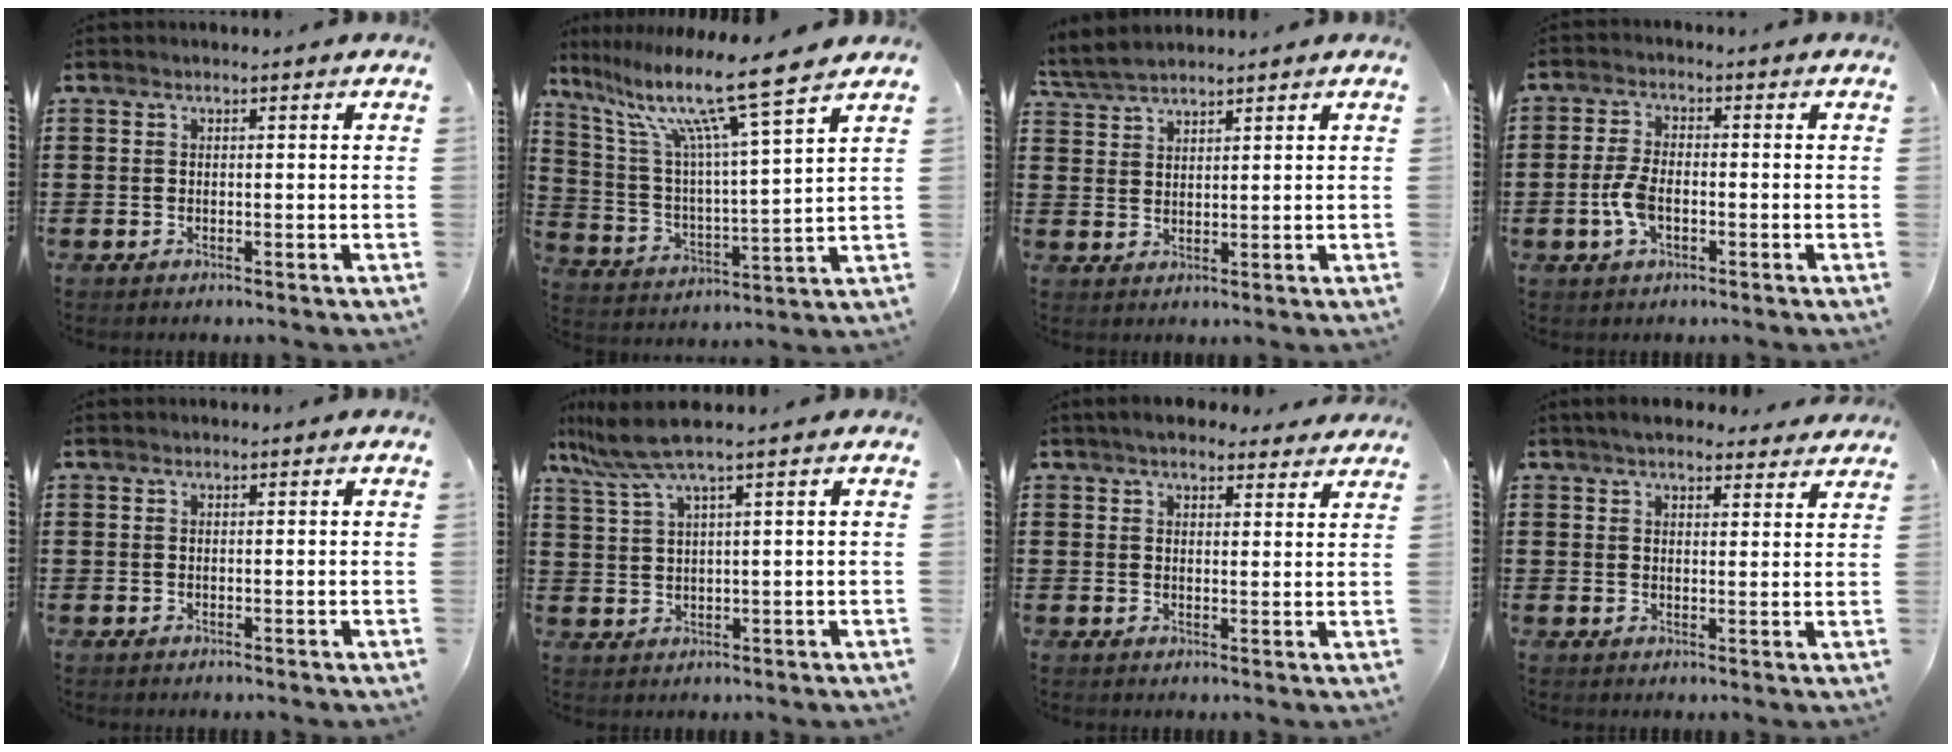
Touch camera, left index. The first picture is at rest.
{"total": 12.7, "force": [9.9, 0.1, 8.0], "torque": [-0.183, -0.057, 0.159]}
{"total": 3.3, "force": [3.2, 0.6, 0.9], "torque": [-0.027, -0.001, 0.060]}
{"total": 5.0, "force": [-1.2, 2.4, 4.2], "torque": [-0.108, -0.006, -0.030]}
{"total": 0.0}
{"total": 5.6, "force": [3.7, 0.0, 4.2], "torque": [-0.107, -0.010, 0.060]}
{"total": 4.1, "force": [3.7, 1.4, 1.2], "torque": [-0.032, -0.001, 0.069]}
{"total": 4.2, "force": [3.8, 1.2, 1.2], "torque": [-0.026, -0.006, 0.069]}